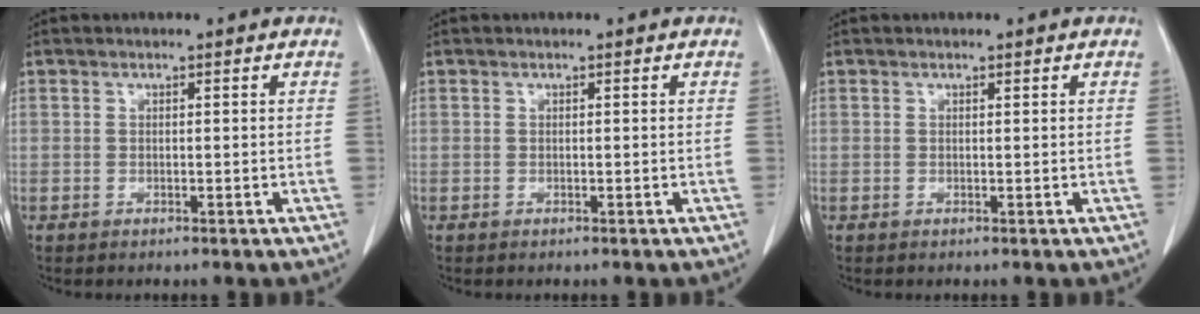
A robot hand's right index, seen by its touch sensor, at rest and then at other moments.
{"total": 0.0}
{"total": 0.0}